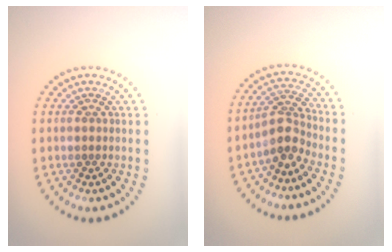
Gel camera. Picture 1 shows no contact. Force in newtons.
{"total": 2.8, "press": 2.1, "slide": 1.8}